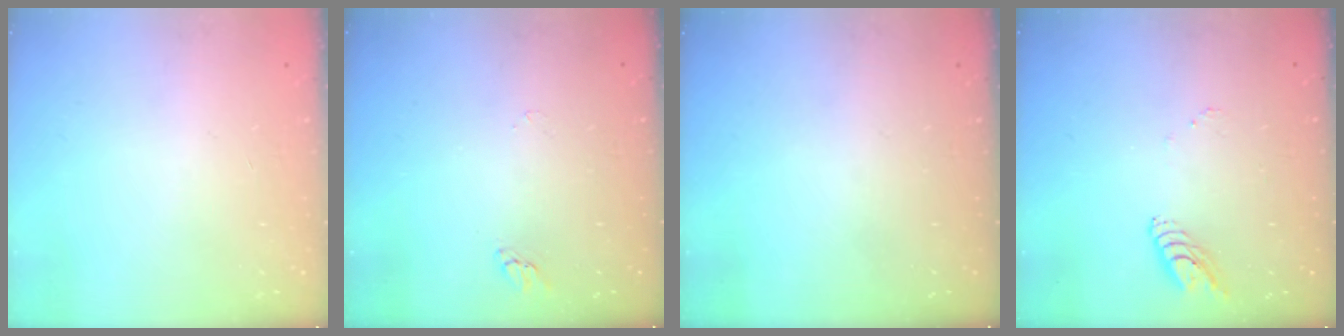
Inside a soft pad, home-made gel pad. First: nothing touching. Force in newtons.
{"total": 2.5, "press": 2.5, "slide": 0.2}
{"total": 0.0}
{"total": 6.5, "press": 6.4, "slide": 0.5}